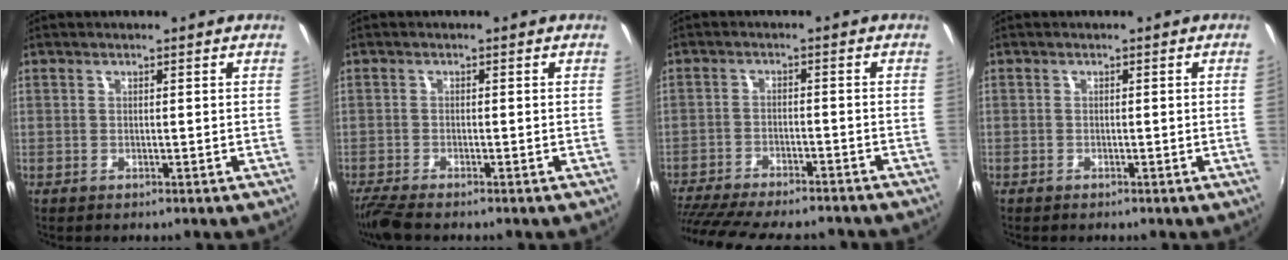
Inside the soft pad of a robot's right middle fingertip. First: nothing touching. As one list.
[{"total": 4.2, "force": [-3.6, 0.4, 2.2], "torque": [-0.058, -0.021, -0.069]}, {"total": 19.3, "force": [-16.4, 4.8, 9.0], "torque": [-0.188, -0.032, -0.246]}, {"total": 0.8, "force": [-0.2, -0.5, 0.6], "torque": [-0.006, -0.003, -0.003]}]